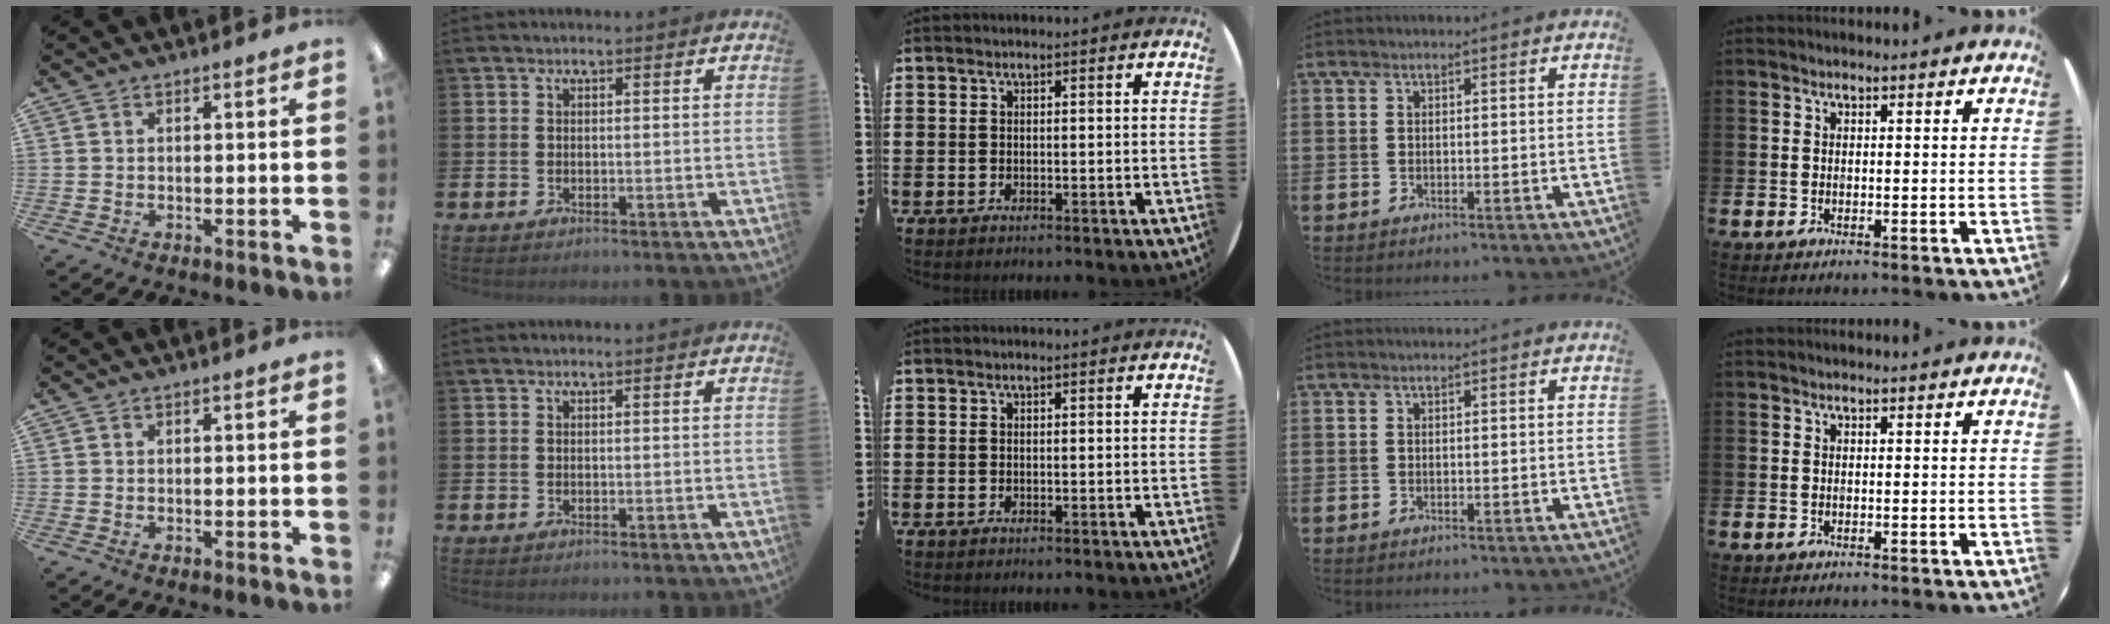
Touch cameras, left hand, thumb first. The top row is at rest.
{}